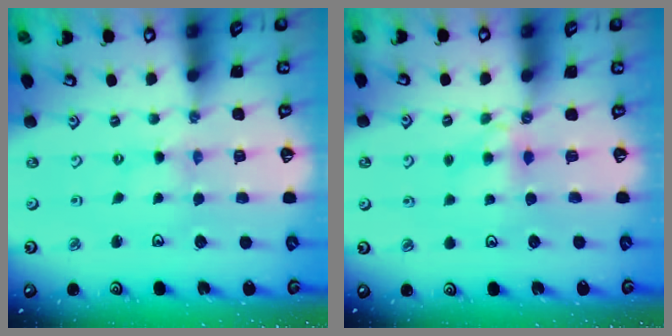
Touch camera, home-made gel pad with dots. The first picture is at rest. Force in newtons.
{"total": 4.6, "press": 4.5, "slide": 0.7}